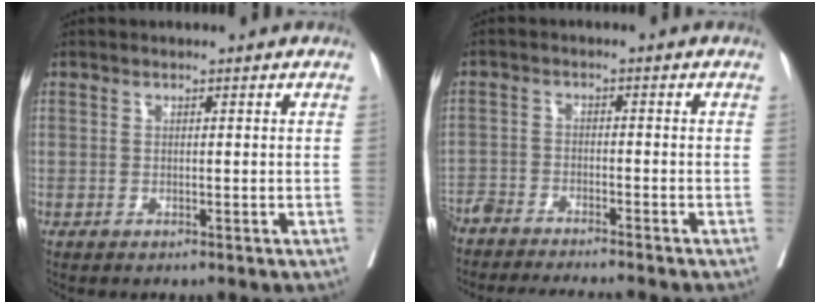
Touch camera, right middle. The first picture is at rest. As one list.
[{"total": 12.3, "force": [-11.3, 0.8, 4.8], "torque": [-0.070, -0.010, -0.173]}]